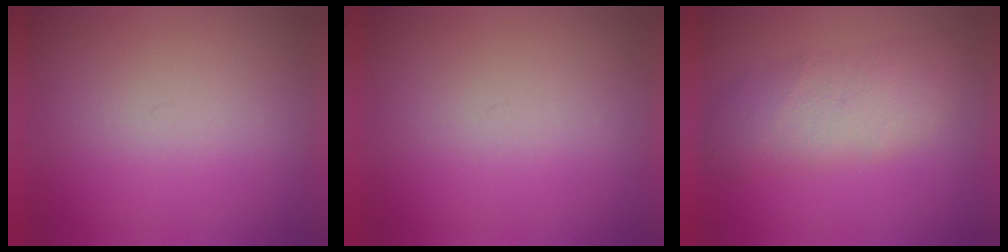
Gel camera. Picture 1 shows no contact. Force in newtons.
{"total": 0.0}
{"total": 3.5}